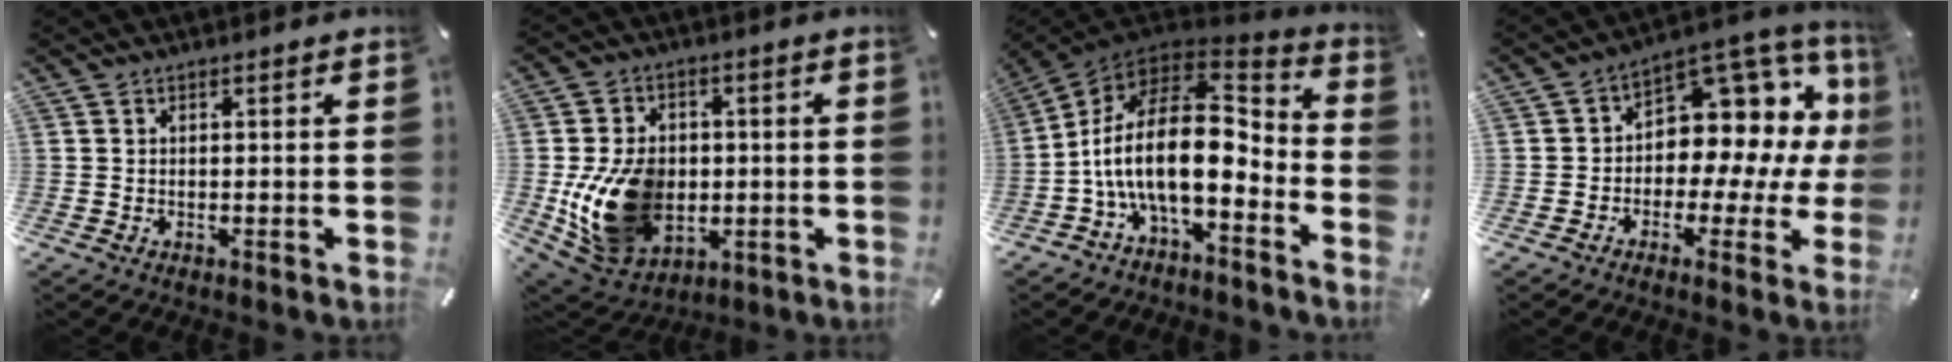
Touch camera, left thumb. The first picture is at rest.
{"total": 16.9, "force": [-2.0, 13.0, 10.7], "torque": [-0.215, -0.005, -0.031]}
{"total": 20.7, "force": [-2.5, 10.7, 17.5], "torque": [-0.351, -0.005, -0.045]}
{"total": 10.7, "force": [2.5, 8.2, 6.5], "torque": [-0.078, -0.044, 0.043]}